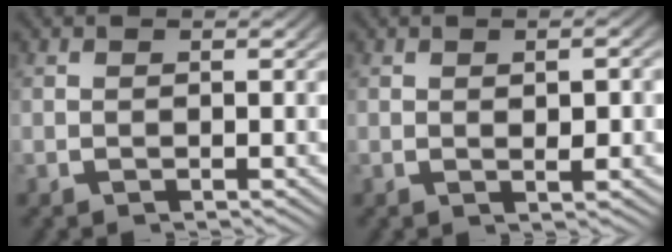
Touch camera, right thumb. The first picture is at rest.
{"total": 1.9, "force": [0.1, 0.7, 1.8], "torque": [-0.019, -0.003, 0.006]}